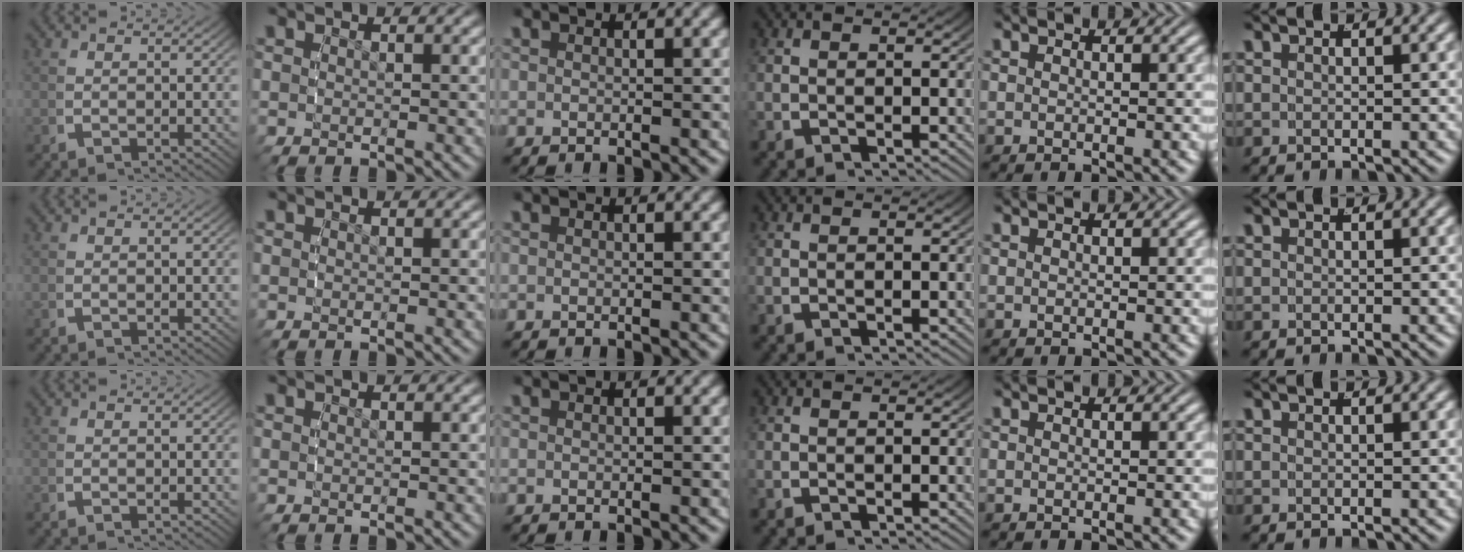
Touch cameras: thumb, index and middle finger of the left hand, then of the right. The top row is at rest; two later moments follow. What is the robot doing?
{"motion": "reach", "object": "measuring cup"}